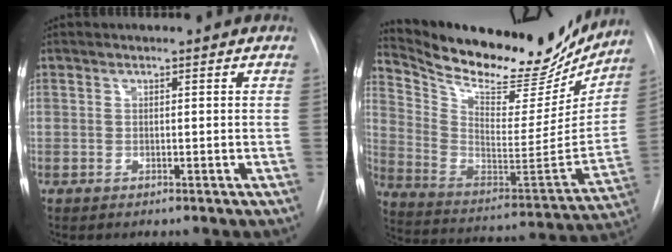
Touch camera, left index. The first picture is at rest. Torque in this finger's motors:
{"motor_torque": [0.99, -1.14, 0.08, 0.02]}